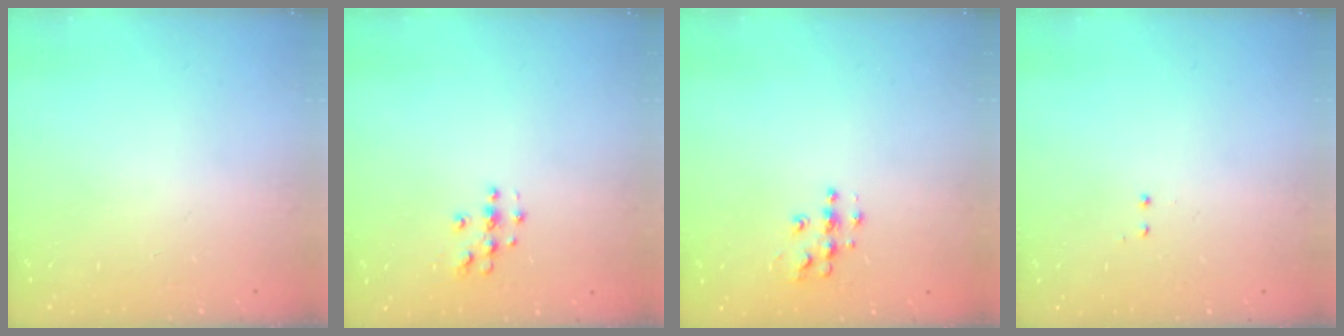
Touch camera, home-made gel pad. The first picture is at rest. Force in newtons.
{"total": 3.8, "press": 3.8, "slide": 0.2}
{"total": 6.2, "press": 6.2, "slide": 0.2}
{"total": 0.5, "press": 0.5, "slide": 0.3}